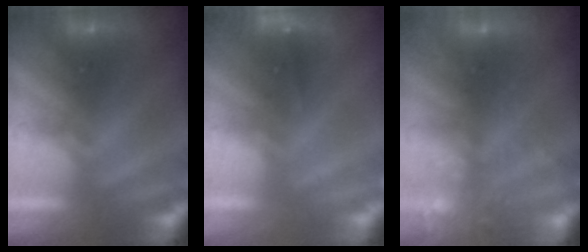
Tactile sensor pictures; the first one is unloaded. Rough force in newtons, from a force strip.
{"total": 4.6}
{"total": 13.7}